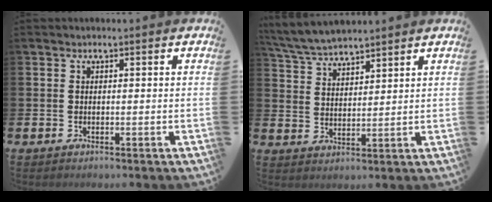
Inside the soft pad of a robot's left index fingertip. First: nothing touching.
{"total": 5.2, "force": [5.1, 0.6, 0.8], "torque": [-0.039, -0.020, 0.095]}